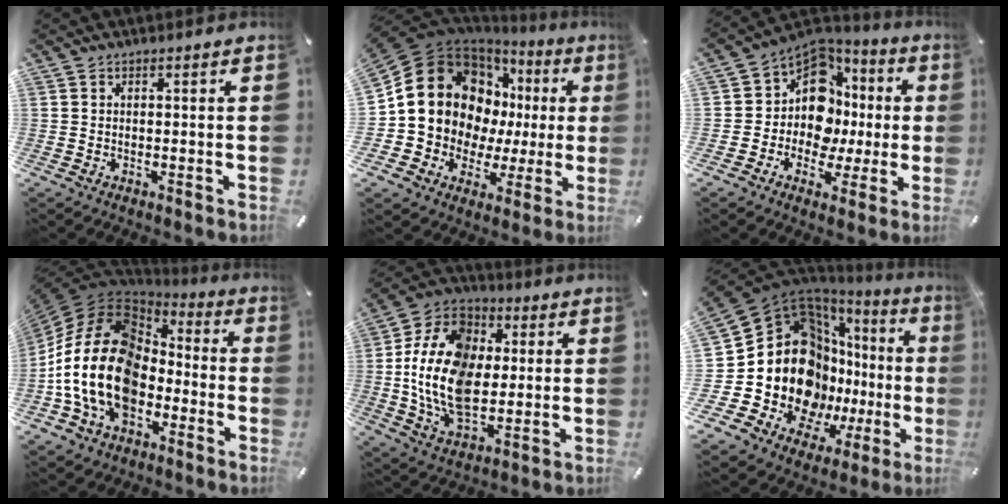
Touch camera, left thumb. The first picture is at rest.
{"total": 19.4, "force": [5.4, 15.5, 10.3], "torque": [-0.177, -0.036, 0.113]}
{"total": 13.1, "force": [1.0, 11.3, 6.5], "torque": [-0.129, -0.023, 0.026]}
{"total": 20.1, "force": [-4.2, 14.6, 13.2], "torque": [-0.301, 0.021, -0.075]}
{"total": 19.2, "force": [-0.2, 14.0, 13.2], "torque": [-0.297, 0.002, -0.008]}
{"total": 23.9, "force": [0.0, 17.2, 16.6], "torque": [-0.290, -0.065, 0.034]}